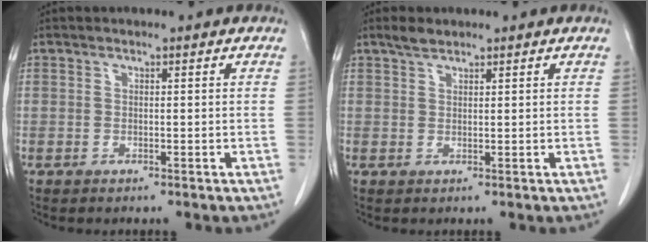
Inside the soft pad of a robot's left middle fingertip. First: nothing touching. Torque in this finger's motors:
{"motor_torque": [0.28, -0.18, -0.09, -0.01]}